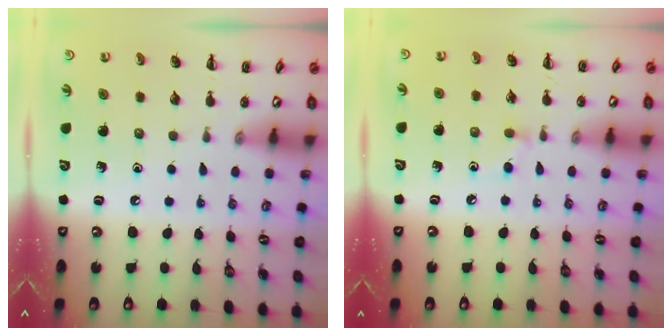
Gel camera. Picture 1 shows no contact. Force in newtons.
{"total": 4.2, "press": 3.9, "slide": 1.7}